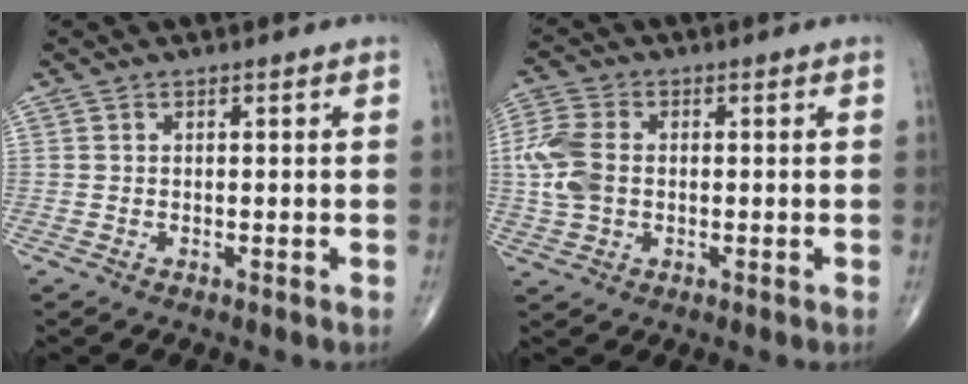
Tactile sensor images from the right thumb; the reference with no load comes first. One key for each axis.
{"total": 8.1, "fx": 0.0, "fy": 5.7, "fz": 5.8, "tx": -0.140, "ty": 0.010, "tz": -0.003}